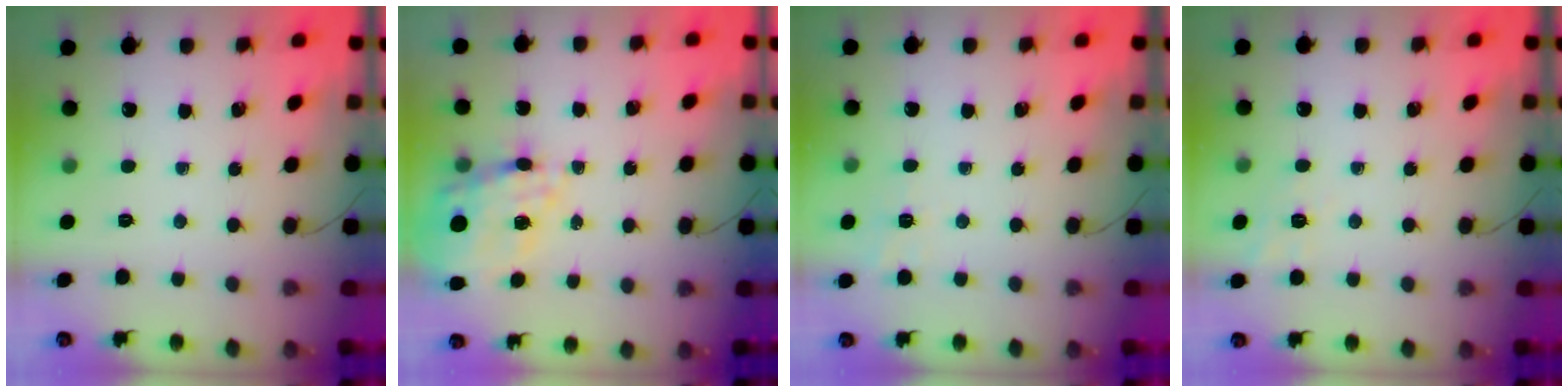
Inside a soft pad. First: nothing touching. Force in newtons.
{"total": 18.4, "press": 18.0, "slide": 4.0}
{"total": 1.9, "press": 0.5, "slide": 1.9}
{"total": 2.3, "press": 0.6, "slide": 2.2}